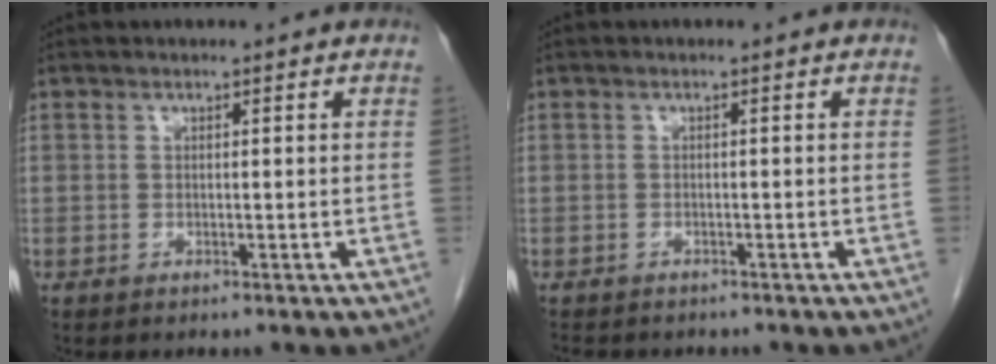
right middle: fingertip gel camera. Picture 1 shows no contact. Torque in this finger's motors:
{"motor_torque": [0.06, -0.01, -0.01, 0.01]}